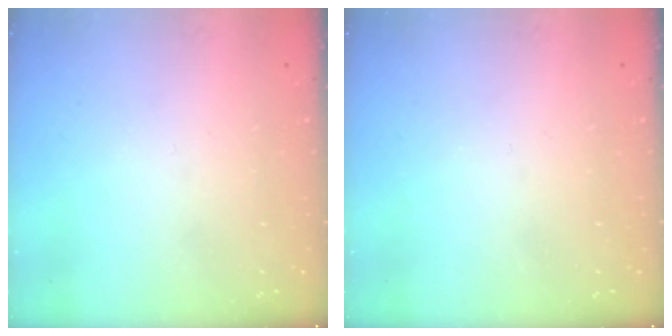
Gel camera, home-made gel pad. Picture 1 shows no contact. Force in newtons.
{"total": 0.0}